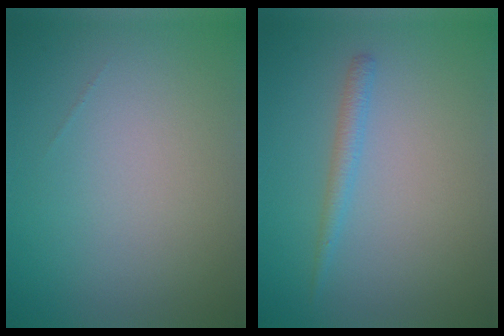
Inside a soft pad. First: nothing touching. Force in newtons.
{"total": 1.5, "press": 1.5, "slide": 0.0}